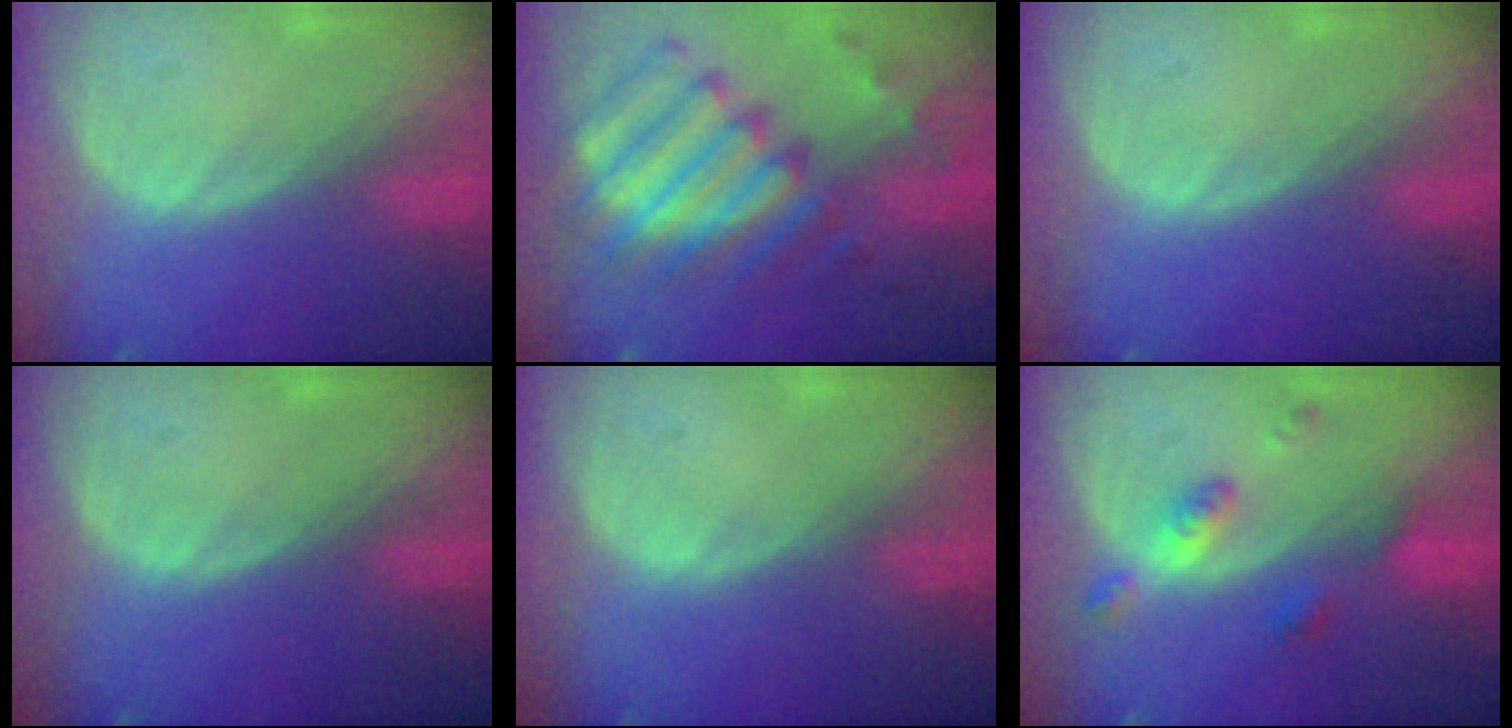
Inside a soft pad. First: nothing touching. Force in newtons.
{"total": 12.0, "press": 10.4, "slide": 6.0}
{"total": 0.0}
{"total": 0.0}
{"total": 0.0}
{"total": 5.2, "press": 4.7, "slide": 2.3}